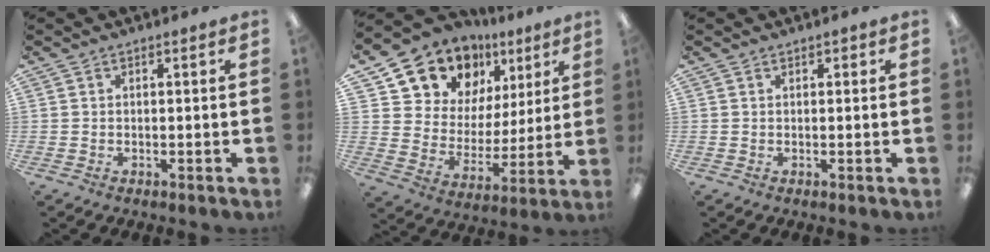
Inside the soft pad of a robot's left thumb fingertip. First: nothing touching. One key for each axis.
{"total": 13.6, "fx": 10.6, "fy": 8.2, "fz": 2.6, "tx": -0.067, "ty": -0.087, "tz": 0.200}
{"total": 0.5, "fx": 0.4, "fy": 0.3, "fz": 0.2, "tx": -0.003, "ty": 0.003, "tz": 0.006}